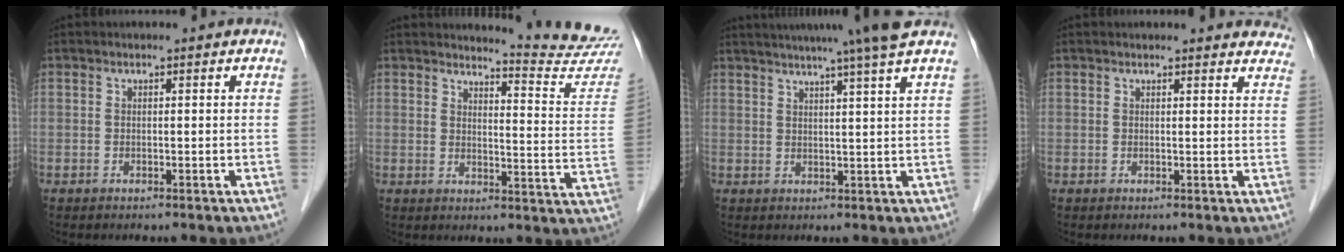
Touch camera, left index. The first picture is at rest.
{"total": 12.9, "force": [12.8, -1.5, 0.3], "torque": [-0.005, -0.117, 0.135]}
{"total": 11.5, "force": [9.5, -2.2, 6.2], "torque": [-0.095, -0.005, 0.116]}
{"total": 9.8, "force": [9.3, 2.5, 1.5], "torque": [0.019, -0.005, 0.072]}